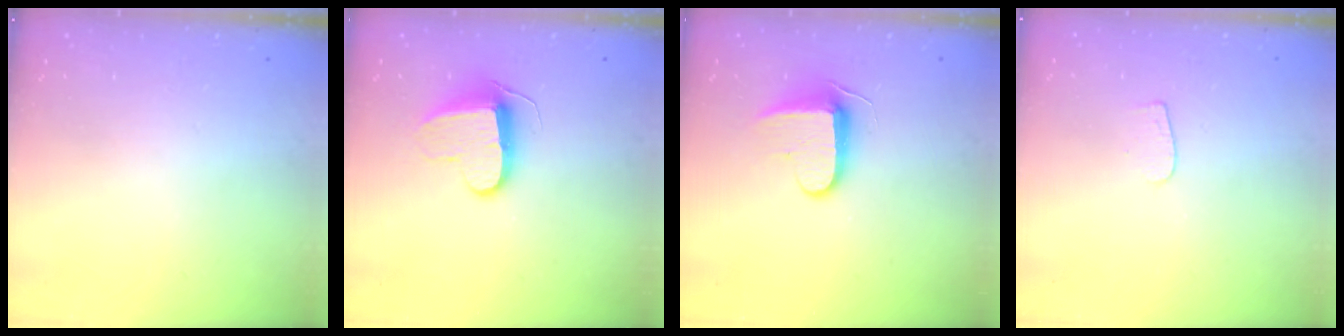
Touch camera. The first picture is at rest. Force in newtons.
{"total": 10.1, "press": 10.1, "slide": 0.4}
{"total": 8.7, "press": 8.7, "slide": 0.9}
{"total": 3.7, "press": 3.7, "slide": 0.3}